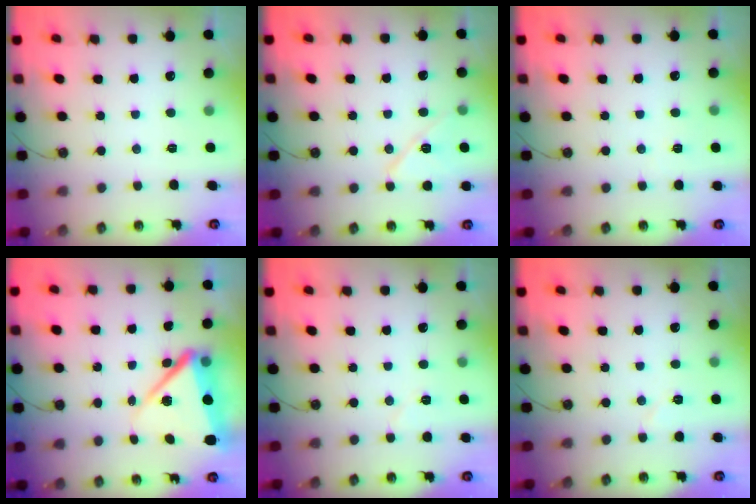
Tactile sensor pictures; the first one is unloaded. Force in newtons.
{"total": 9.4, "press": 9.4, "slide": 0.7}
{"total": 2.2, "press": 2.1, "slide": 0.7}
{"total": 10.1, "press": 10.1, "slide": 0.9}
{"total": 4.4, "press": 4.2, "slide": 1.4}
{"total": 3.4, "press": 2.9, "slide": 1.8}